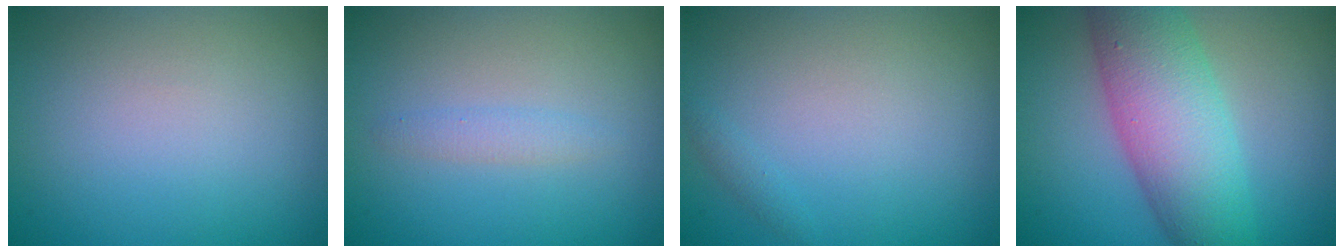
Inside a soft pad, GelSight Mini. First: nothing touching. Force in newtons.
{"total": 1.2, "press": 1.2, "slide": 0.1}
{"total": 0.6, "press": 0.6, "slide": 0.0}
{"total": 8.3, "press": 8.3, "slide": 0.1}